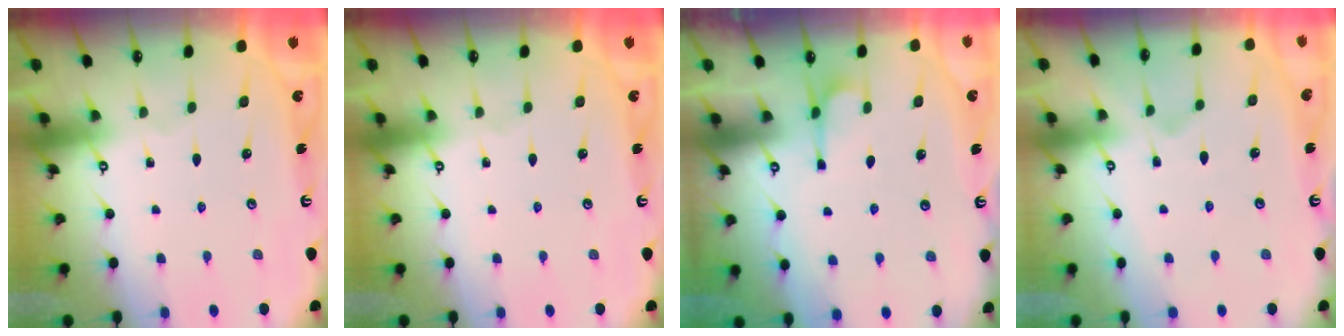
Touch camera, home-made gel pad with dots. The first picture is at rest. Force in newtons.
{"total": 0.0}
{"total": 2.6, "press": 2.4, "slide": 1.0}
{"total": 3.2, "press": 3.0, "slide": 1.1}